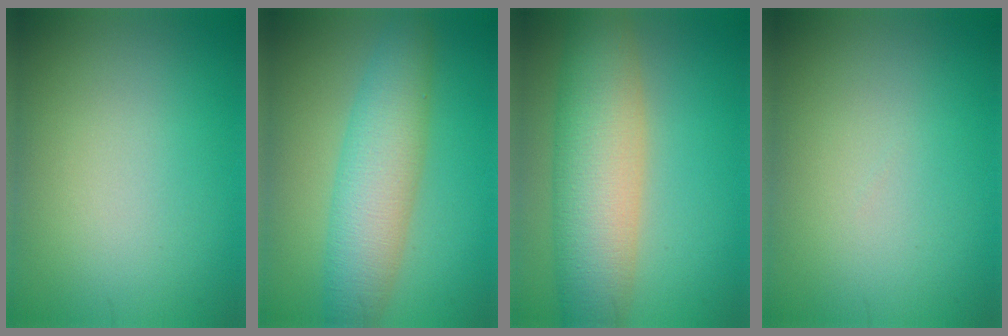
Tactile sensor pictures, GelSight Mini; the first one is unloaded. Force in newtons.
{"total": 6.3, "press": 6.3, "slide": 0.1}
{"total": 8.8, "press": 8.7, "slide": 0.7}
{"total": 0.0}